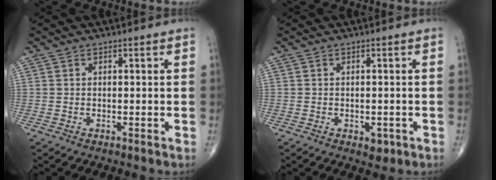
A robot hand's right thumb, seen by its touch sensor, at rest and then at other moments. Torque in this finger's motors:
{"motor_torque": [2.70, 2.30, 0.25, -0.40, -0.05]}